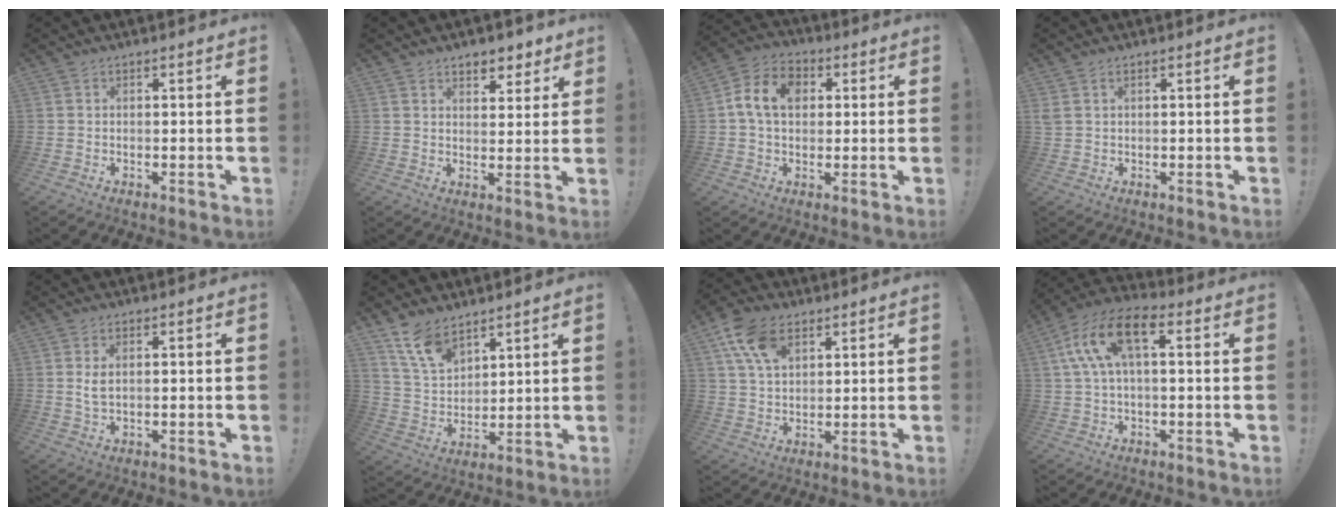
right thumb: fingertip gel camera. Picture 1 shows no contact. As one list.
[{"total": 5.4, "force": [4.2, 3.2, 1.3], "torque": [-0.001, -0.034, 0.075]}, {"total": 11.2, "force": [2.1, 8.2, 7.3], "torque": [-0.126, 0.017, 0.040]}, {"total": 1.6, "force": [0.8, 0.8, 1.1], "torque": [-0.028, 0.004, 0.015]}, {"total": 2.9, "force": [0.7, 1.5, 2.3], "torque": [-0.037, 0.002, 0.012]}, {"total": 11.1, "force": [8.3, 5.8, 4.6], "torque": [-0.104, -0.044, 0.165]}, {"total": 11.7, "force": [5.9, 7.3, 7.0], "torque": [-0.122, -0.008, 0.115]}, {"total": 13.1, "force": [3.3, 6.3, 11.0], "torque": [-0.219, -0.001, 0.058]}]